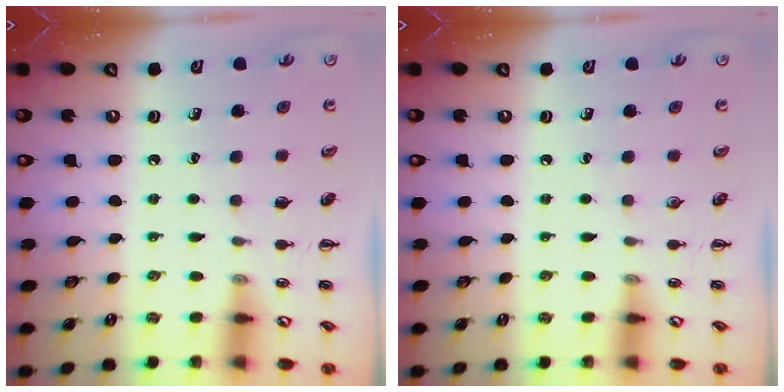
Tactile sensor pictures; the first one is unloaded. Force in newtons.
{"total": 0.0}